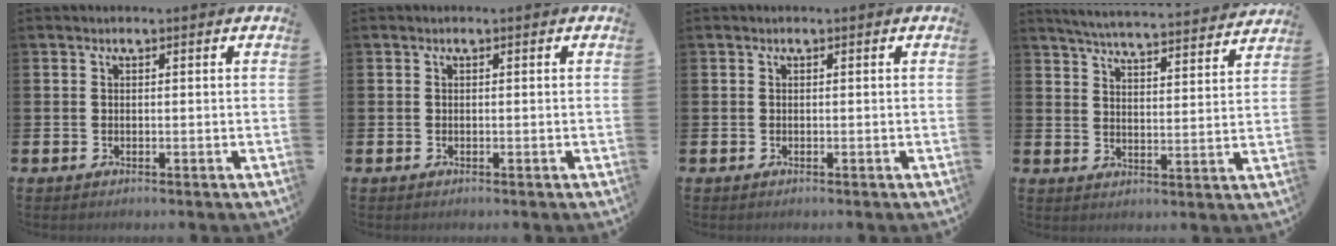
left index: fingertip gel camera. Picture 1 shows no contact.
{"total": 0.0}
{"total": 0.0}
{"total": 5.4, "force": [5.3, 0.1, 1.1], "torque": [-0.041, -0.043, 0.090]}